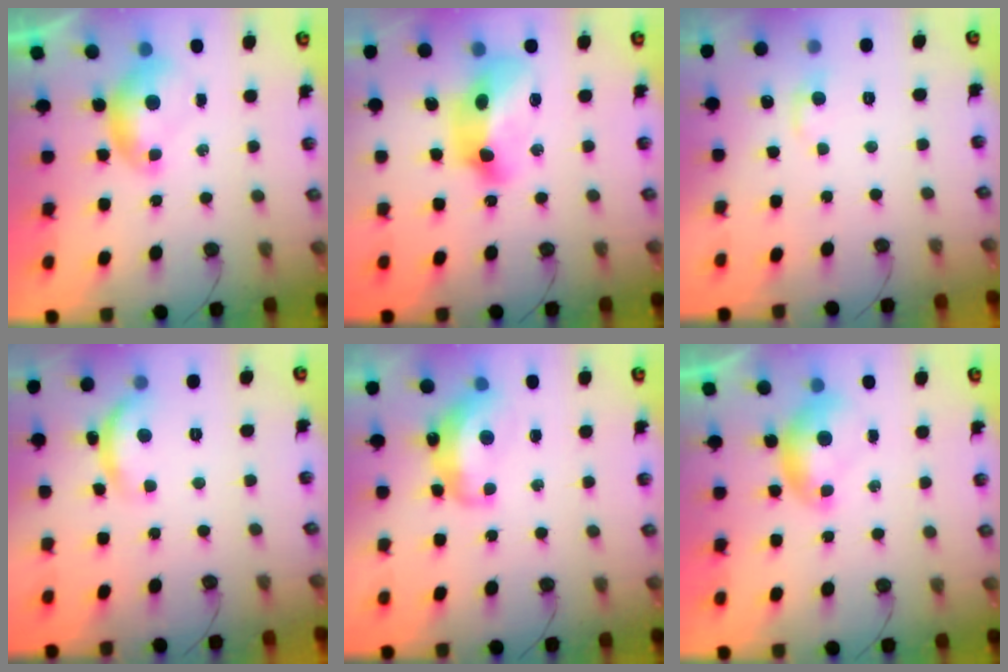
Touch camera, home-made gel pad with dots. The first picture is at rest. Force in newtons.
{"total": 11.4, "press": 11.3, "slide": 1.2}
{"total": 1.0, "press": 0.9, "slide": 0.5}
{"total": 5.3, "press": 5.3, "slide": 0.6}
{"total": 5.9, "press": 5.8, "slide": 1.3}
{"total": 0.0}